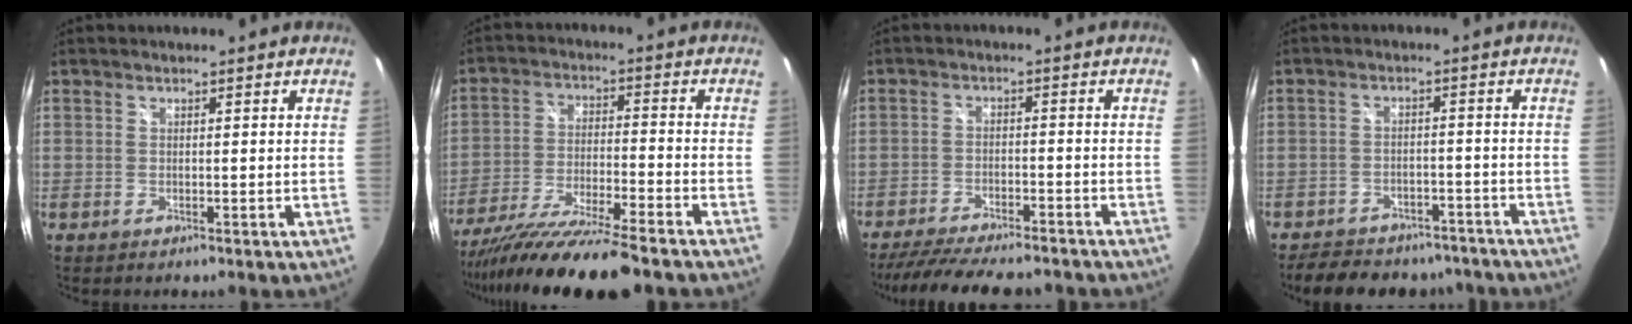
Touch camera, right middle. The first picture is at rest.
{"total": 16.8, "force": [-14.3, 0.0, 8.8], "torque": [-0.174, -0.044, -0.245]}
{"total": 17.2, "force": [-14.6, 4.3, 8.1], "torque": [-0.160, -0.024, -0.216]}
{"total": 15.5, "force": [-12.9, 6.8, 5.4], "torque": [-0.121, 0.017, -0.159]}